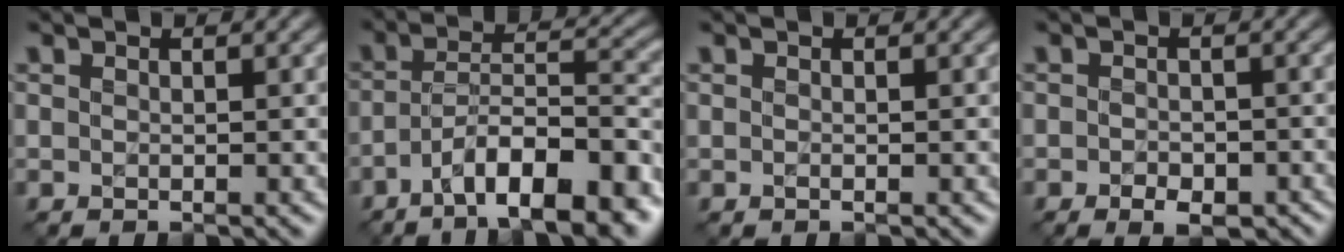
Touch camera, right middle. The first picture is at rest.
{"total": 10.3, "force": [-6.1, 3.1, 7.8], "torque": [-0.114, 0.019, -0.106]}
{"total": 0.0}
{"total": 2.7, "force": [-1.1, 1.6, 1.8], "torque": [-0.024, -0.002, -0.015]}